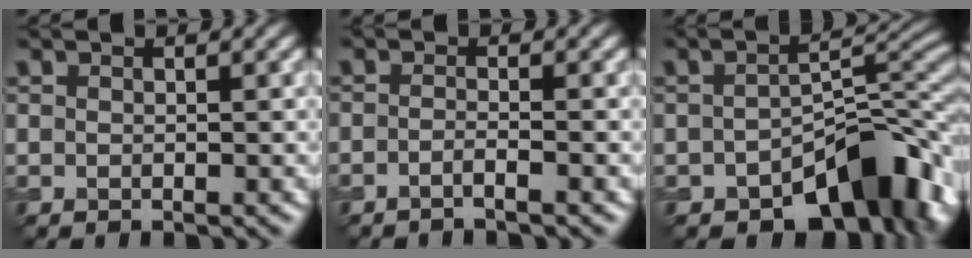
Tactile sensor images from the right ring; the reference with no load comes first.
{"total": 1.3, "force": [-1.0, 0.1, 0.8], "torque": [-0.012, 0.003, -0.023]}
{"total": 9.0, "force": [-4.9, 4.7, 5.9], "torque": [-0.065, 0.005, -0.069]}